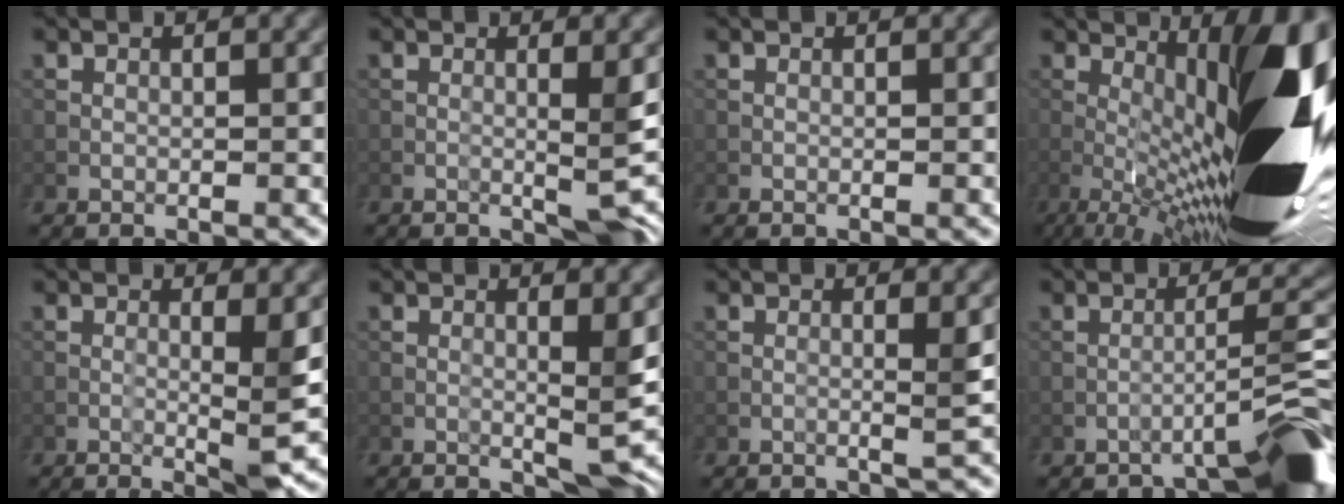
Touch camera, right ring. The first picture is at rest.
{"total": 3.0, "force": [-0.1, 0.4, 3.0], "torque": [-0.038, 0.001, -0.002]}
{"total": 0.0}
{"total": 19.8, "force": [-0.7, 4.8, 19.2], "torque": [-0.272, 0.024, -0.021]}
{"total": 3.3, "force": [-0.1, 0.2, 3.3], "torque": [-0.054, -0.006, -0.003]}
{"total": 2.7, "force": [0.2, 0.3, 2.7], "torque": [-0.038, -0.003, 0.002]}
{"total": 1.9, "force": [-0.1, 0.2, 1.9], "torque": [-0.025, 0.002, -0.009]}
{"total": 5.7, "force": [-4.2, 0.1, 3.9], "torque": [-0.046, 0.027, -0.076]}